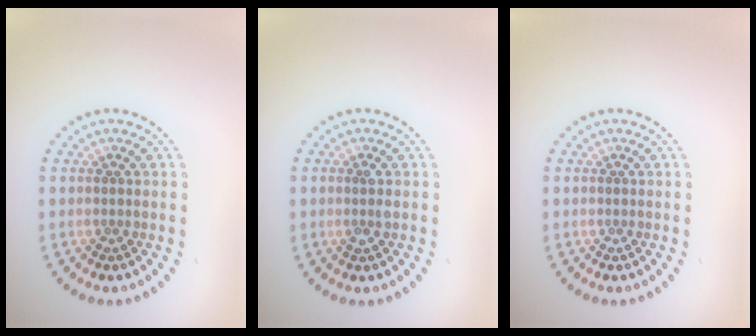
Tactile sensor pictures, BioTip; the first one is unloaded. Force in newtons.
{"total": 1.0, "press": 1.0, "slide": 0.3}
{"total": 0.0}